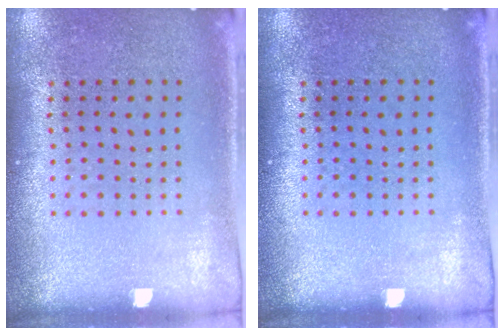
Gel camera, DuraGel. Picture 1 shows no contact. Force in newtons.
{"total": 0.0}